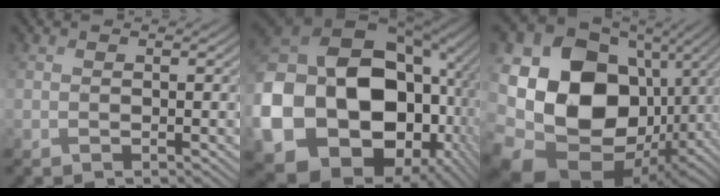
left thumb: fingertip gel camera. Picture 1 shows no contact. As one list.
[{"total": 23.7, "force": [-3.8, 18.6, 14.1], "torque": [-0.359, -0.036, -0.058]}, {"total": 19.9, "force": [-0.3, 16.1, 11.6], "torque": [-0.274, -0.035, 0.028]}]